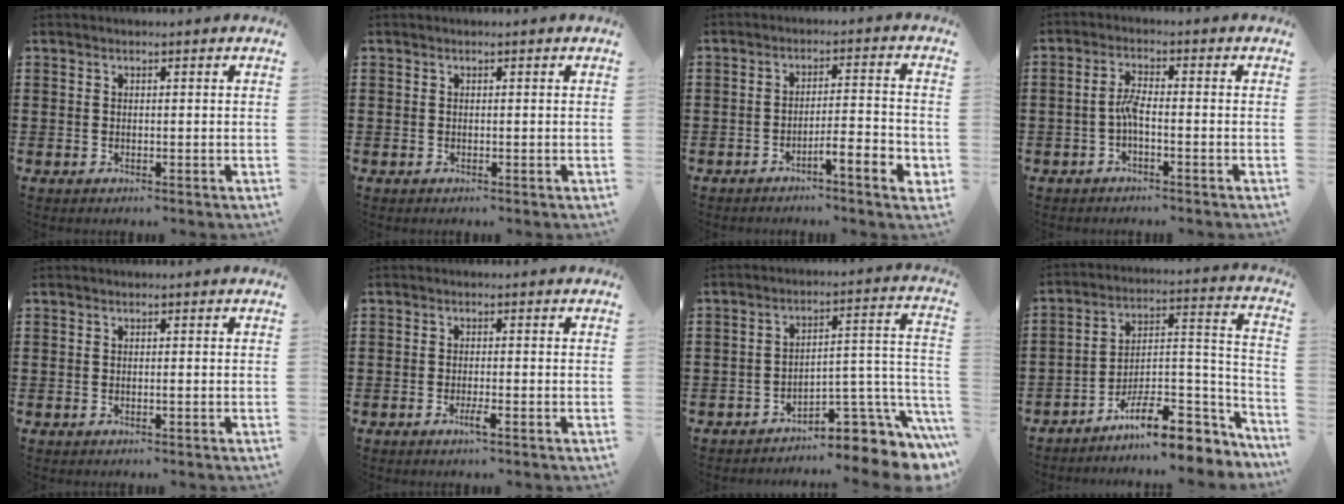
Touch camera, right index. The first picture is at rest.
{"total": 0.0}
{"total": 5.0, "force": [-3.3, 0.3, 3.8], "torque": [-0.061, -0.003, -0.060]}
{"total": 3.2, "force": [-1.2, 0.7, 2.9], "torque": [-0.062, 0.002, -0.026]}
{"total": 0.0}
{"total": 2.0, "force": [-1.1, 0.1, 1.6], "torque": [-0.033, -0.003, -0.023]}
{"total": 7.0, "force": [-4.9, 3.0, 4.1], "torque": [-0.056, -0.001, -0.091]}
{"total": 11.0, "force": [-8.3, 3.7, 6.2], "torque": [-0.090, 0.030, -0.148]}